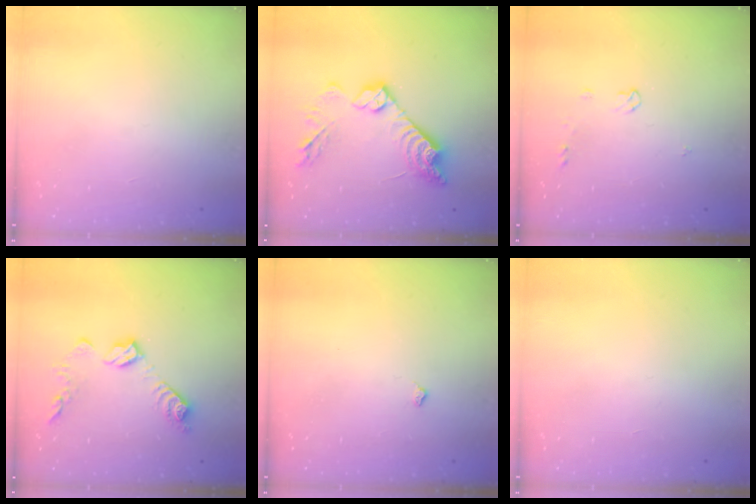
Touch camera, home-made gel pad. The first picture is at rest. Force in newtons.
{"total": 16.1, "press": 16.0, "slide": 0.9}
{"total": 3.6, "press": 3.6, "slide": 0.8}
{"total": 12.5, "press": 12.5, "slide": 0.7}
{"total": 2.4, "press": 2.4, "slide": 0.5}
{"total": 0.0}